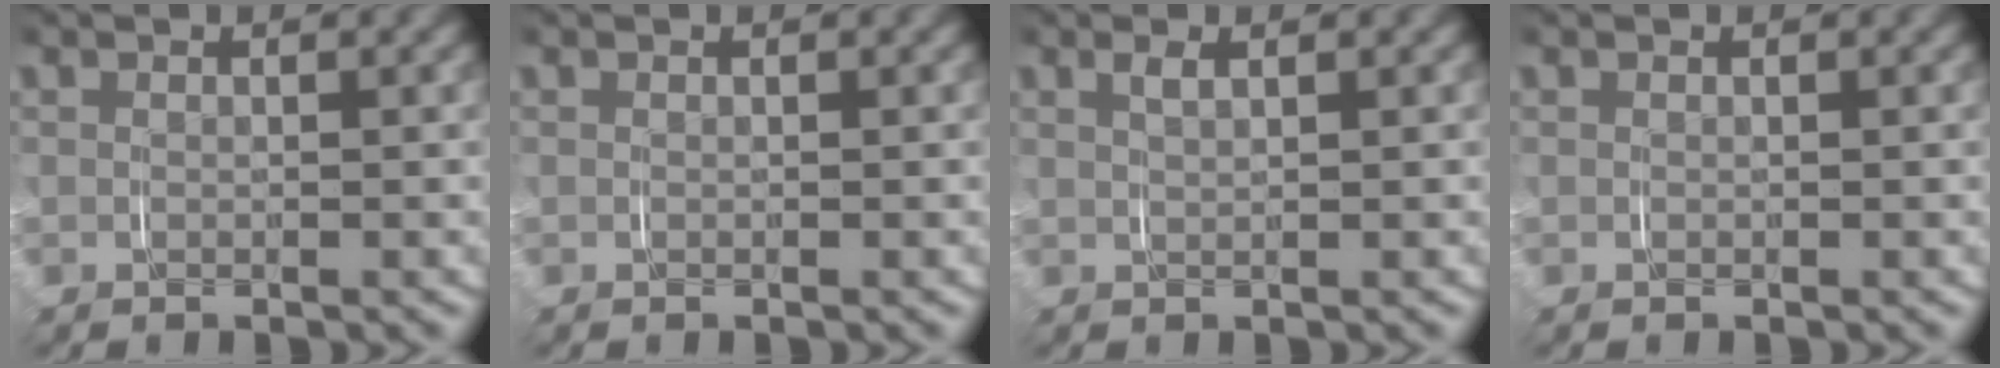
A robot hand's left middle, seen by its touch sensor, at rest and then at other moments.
{"total": 0.0}
{"total": 1.0, "force": [0.5, -0.1, 0.8], "torque": [-0.014, 0.001, 0.012]}
{"total": 0.0}